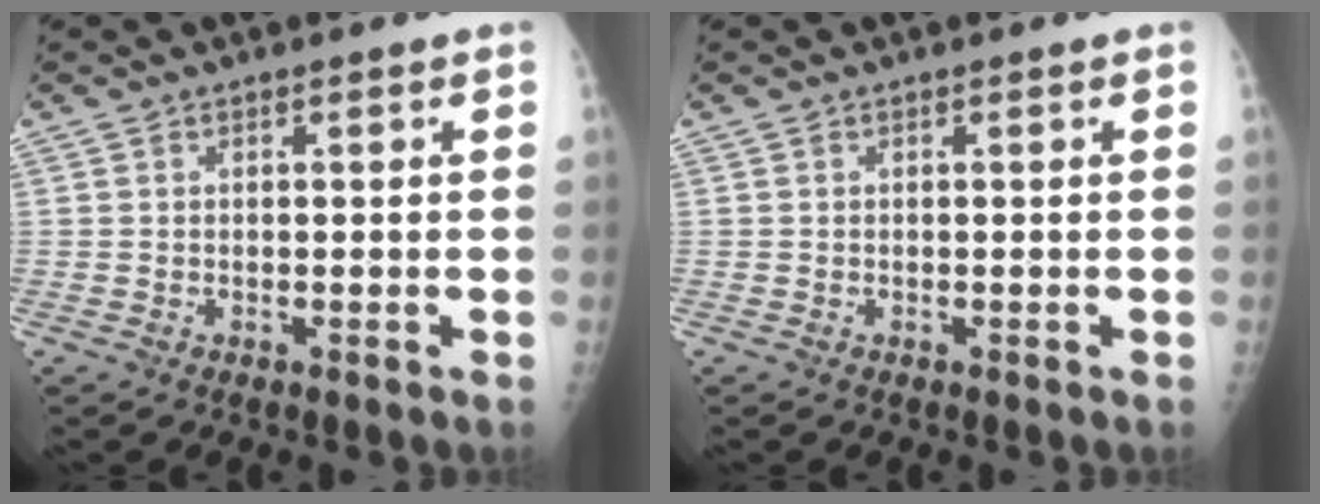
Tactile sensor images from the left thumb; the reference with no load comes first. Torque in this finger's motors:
{"motor_torque": [0.00, 0.00, 0.00, 0.00, 0.00]}